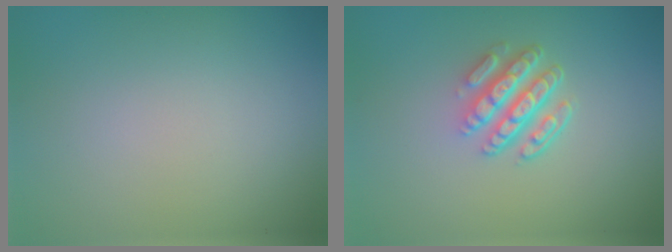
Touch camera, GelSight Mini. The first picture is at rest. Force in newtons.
{"total": 4.7, "press": 3.4, "slide": 3.2}